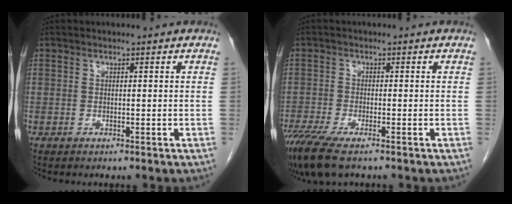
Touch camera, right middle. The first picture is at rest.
{"total": 7.4, "force": [-5.3, 1.4, 4.9], "torque": [-0.092, -0.020, -0.093]}